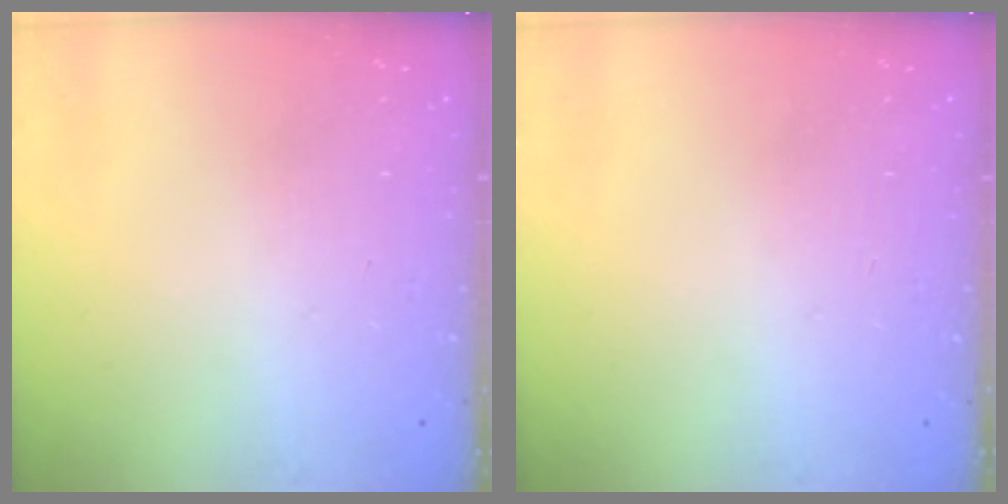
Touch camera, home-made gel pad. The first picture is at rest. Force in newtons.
{"total": 0.0}